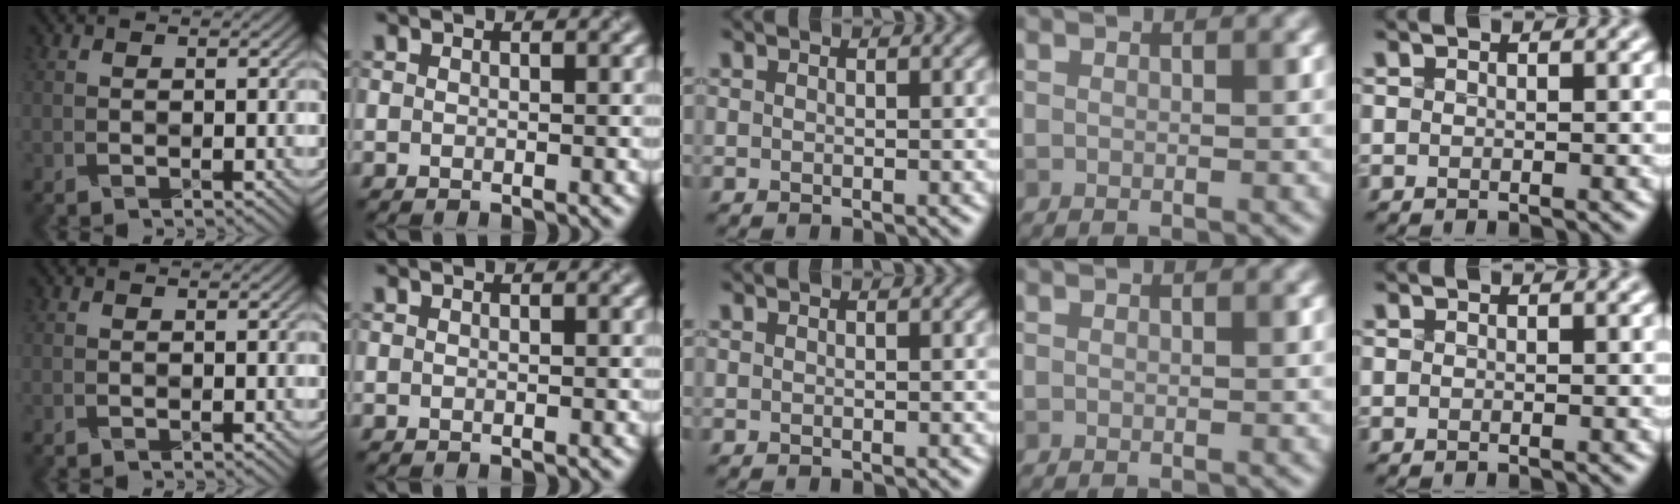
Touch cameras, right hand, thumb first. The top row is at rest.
{}